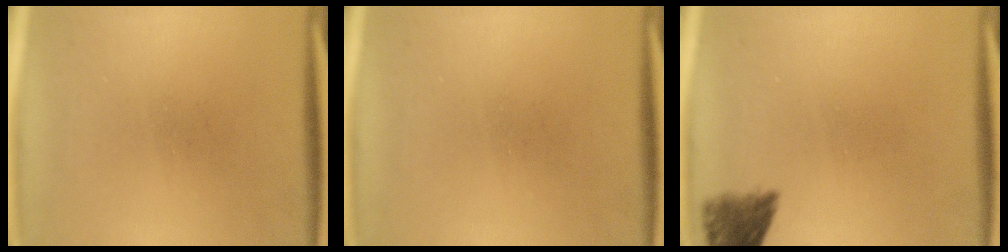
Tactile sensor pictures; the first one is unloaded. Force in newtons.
{"total": 0.0}
{"total": 4.6}